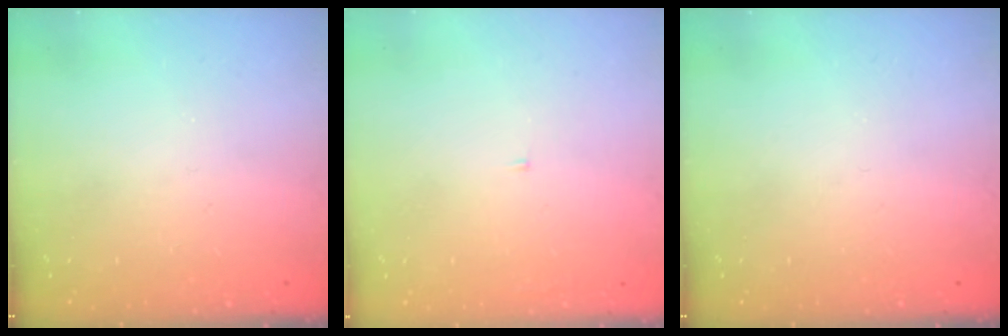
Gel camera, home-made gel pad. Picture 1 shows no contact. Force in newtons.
{"total": 2.1, "press": 2.1, "slide": 0.2}
{"total": 0.0}